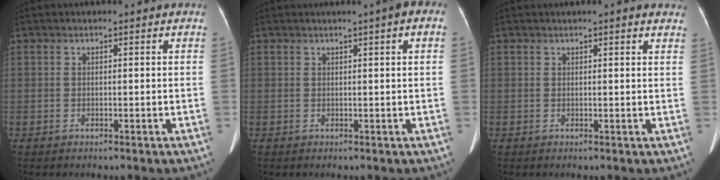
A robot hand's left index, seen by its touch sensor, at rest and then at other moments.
{"total": 3.0, "force": [1.2, 0.3, 2.7], "torque": [-0.035, 0.011, 0.012]}
{"total": 3.5, "force": [2.9, 0.3, 2.0], "torque": [-0.017, 0.012, 0.027]}